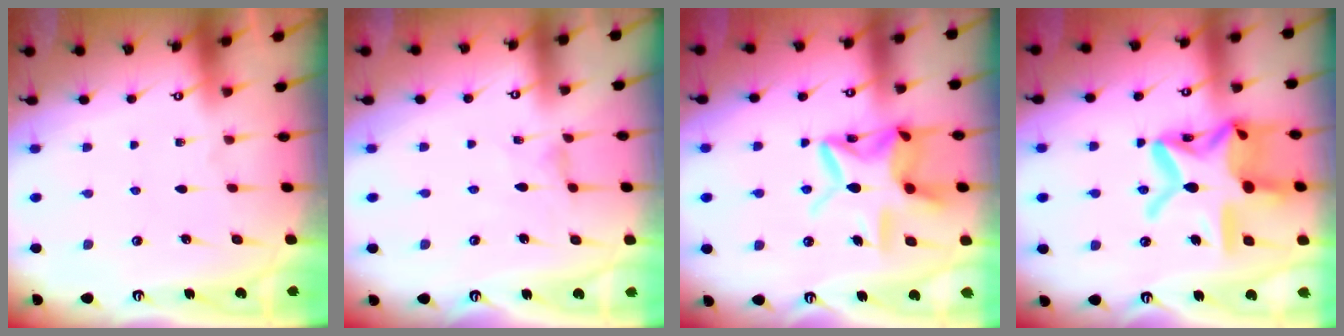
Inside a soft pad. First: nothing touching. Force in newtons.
{"total": 0.0}
{"total": 15.2, "press": 15.1, "slide": 1.1}
{"total": 23.0, "press": 23.0, "slide": 1.7}